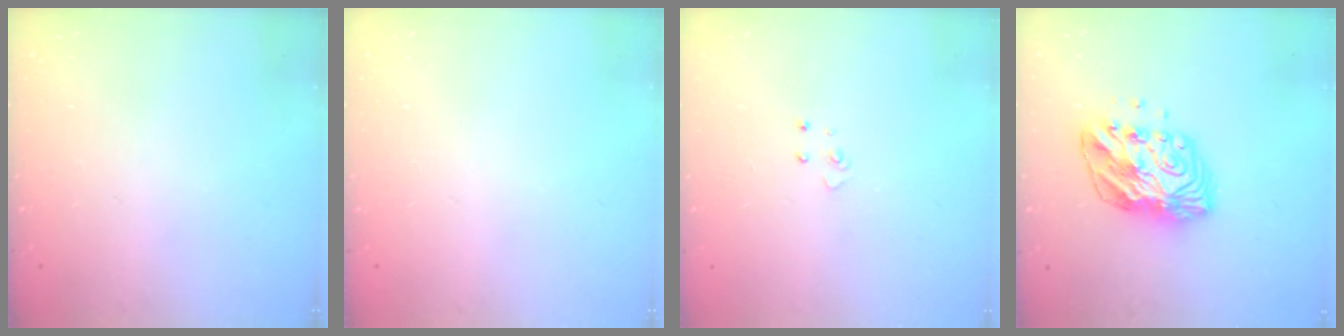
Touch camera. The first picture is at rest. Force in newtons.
{"total": 0.0}
{"total": 3.4, "press": 3.4, "slide": 0.3}
{"total": 10.7, "press": 10.7, "slide": 1.2}